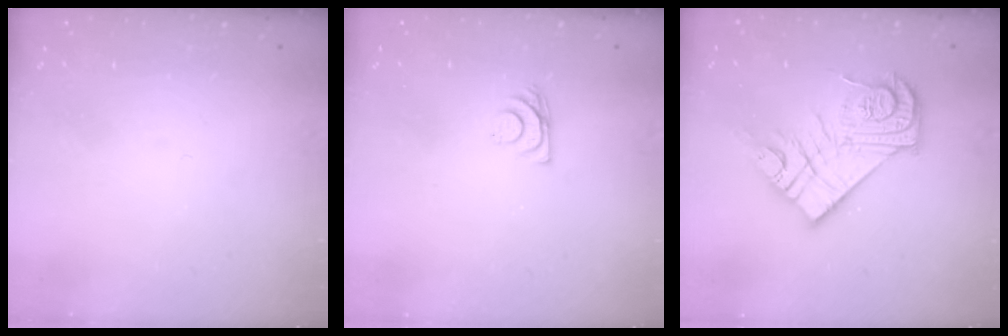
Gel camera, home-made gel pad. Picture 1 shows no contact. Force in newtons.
{"total": 7.2, "press": 7.2, "slide": 0.6}
{"total": 16.9, "press": 16.9, "slide": 1.5}